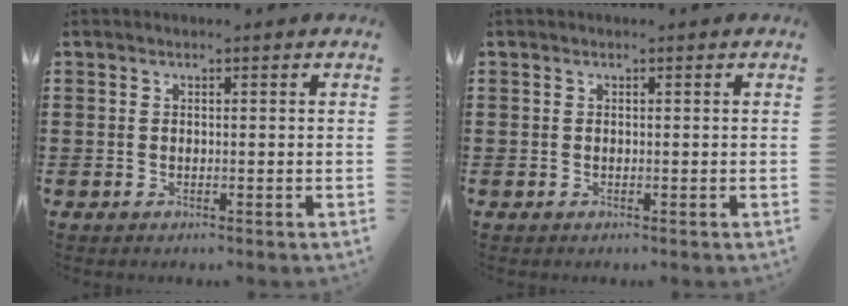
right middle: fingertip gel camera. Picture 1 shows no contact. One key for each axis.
{"total": 0.0}